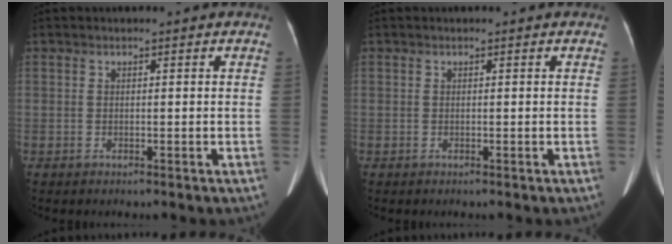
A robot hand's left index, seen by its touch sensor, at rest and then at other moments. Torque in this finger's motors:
{"motor_torque": [0.01, 0.00, 0.00, 0.00]}